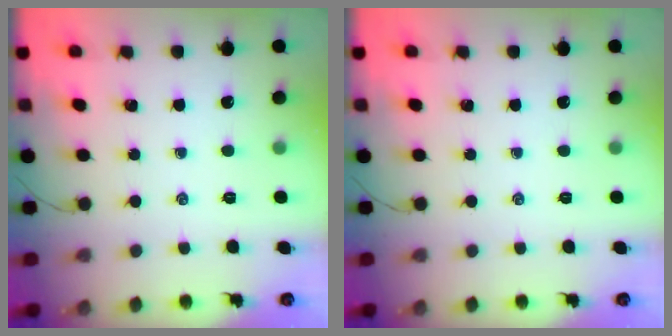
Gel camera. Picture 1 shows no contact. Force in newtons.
{"total": 0.0}